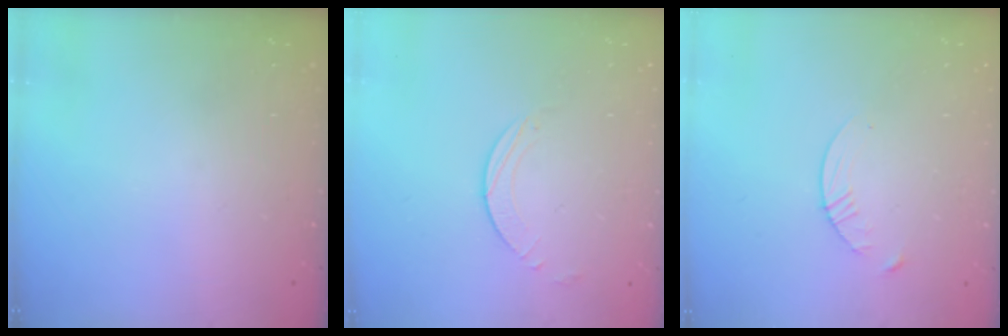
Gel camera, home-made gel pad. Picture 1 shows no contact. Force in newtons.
{"total": 3.2, "press": 3.2, "slide": 0.3}
{"total": 3.1, "press": 3.1, "slide": 0.4}